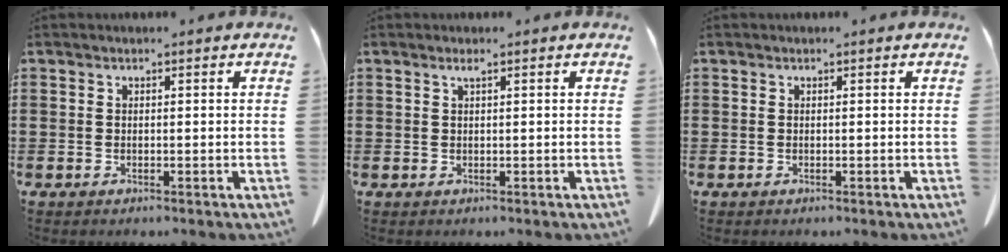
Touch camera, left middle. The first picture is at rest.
{"total": 0.8, "force": [0.4, 0.0, 0.7], "torque": [-0.014, 0.000, 0.008]}
{"total": 0.0}